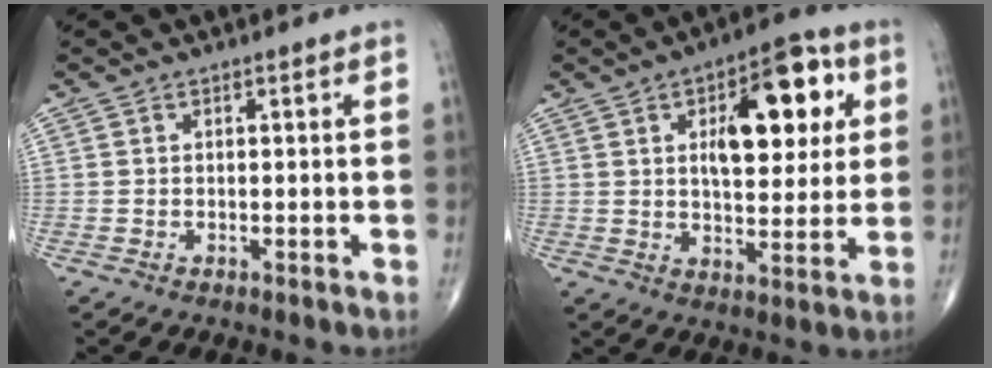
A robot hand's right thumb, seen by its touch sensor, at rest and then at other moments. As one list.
[{"total": 16.0, "force": [4.7, 7.6, 13.2], "torque": [-0.148, 0.000, 0.068]}]